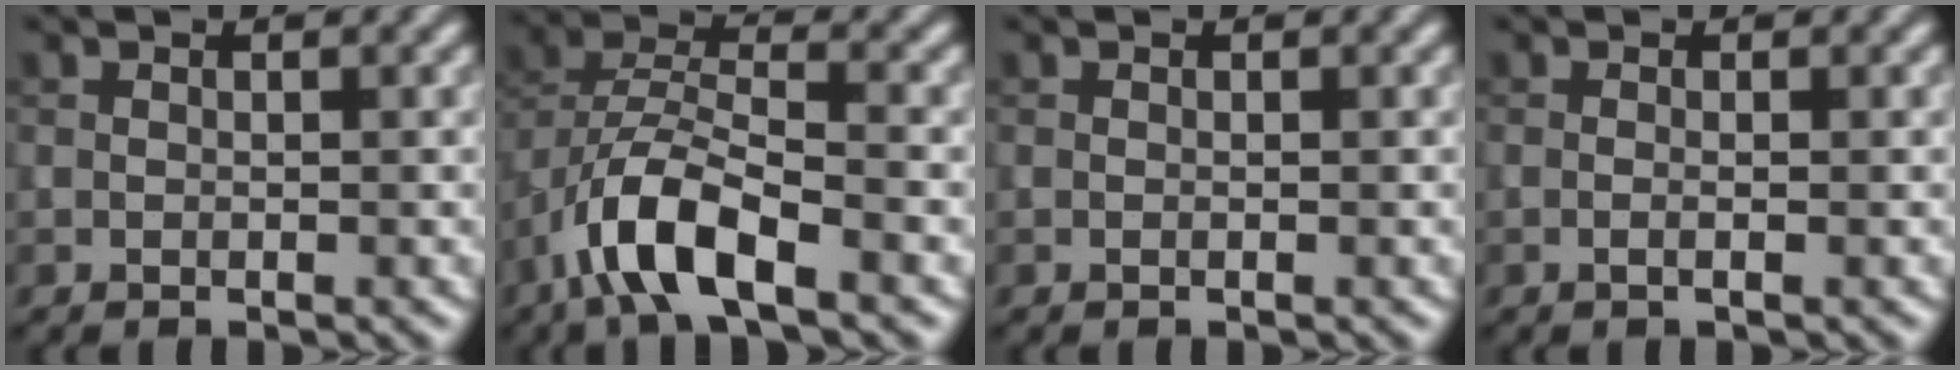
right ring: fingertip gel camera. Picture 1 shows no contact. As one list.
[{"total": 6.9, "force": [-3.8, 2.5, 5.2], "torque": [-0.100, 0.002, -0.078]}, {"total": 0.0}, {"total": 0.9, "force": [-0.1, 0.3, 0.8], "torque": [-0.014, -0.007, -0.007]}]